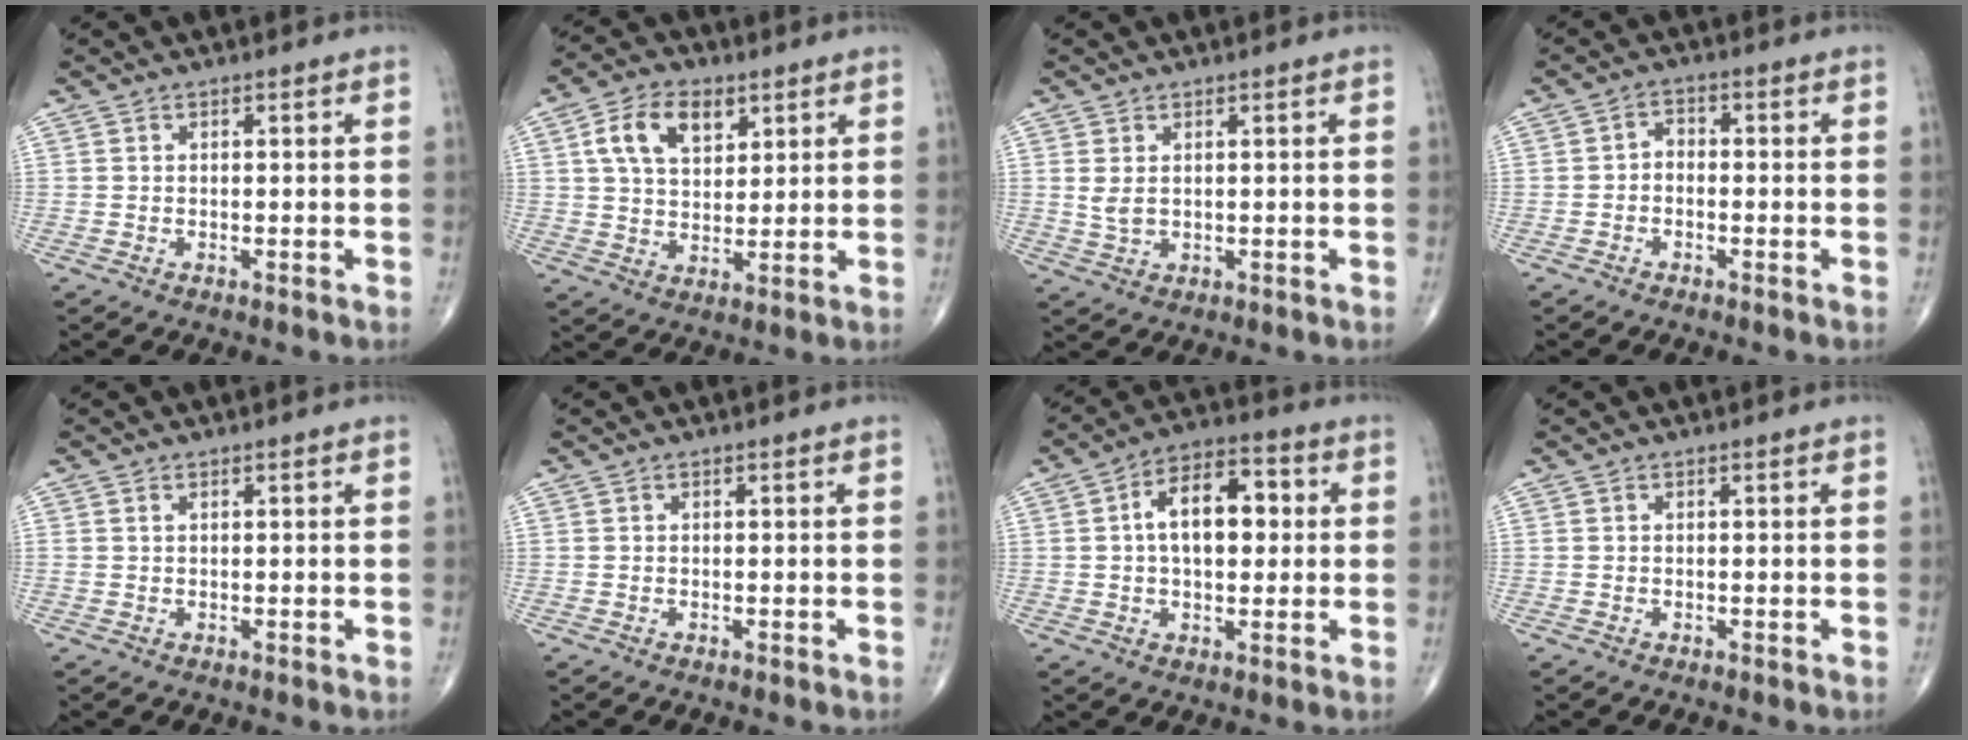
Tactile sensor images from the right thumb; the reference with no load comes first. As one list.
[{"total": 10.1, "force": [4.1, 6.2, 6.7], "torque": [-0.103, -0.010, 0.074]}, {"total": 2.6, "force": [0.7, 1.7, 1.9], "torque": [-0.035, -0.004, 0.020]}, {"total": 2.4, "force": [-0.8, 1.7, 1.4], "torque": [-0.014, 0.017, -0.023]}, {"total": 0.6, "force": [0.3, 0.4, 0.4], "torque": [-0.008, 0.006, 0.006]}, {"total": 0.0}, {"total": 12.3, "force": [1.6, 7.1, 9.9], "torque": [-0.138, 0.023, 0.019]}, {"total": 0.0}]